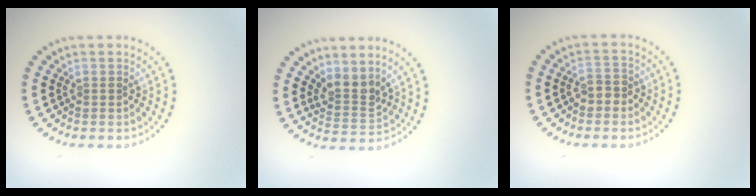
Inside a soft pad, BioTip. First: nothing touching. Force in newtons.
{"total": 2.7, "press": 2.0, "slide": 1.8}
{"total": 1.7, "press": 1.6, "slide": 0.5}